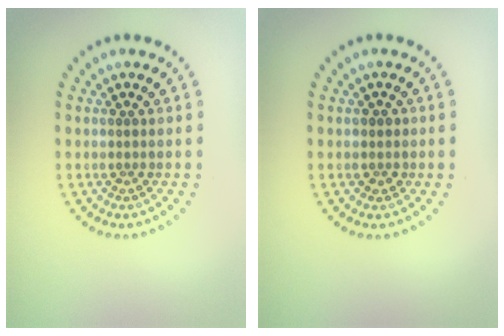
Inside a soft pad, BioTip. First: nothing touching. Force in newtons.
{"total": 1.1, "press": 1.0, "slide": 0.4}